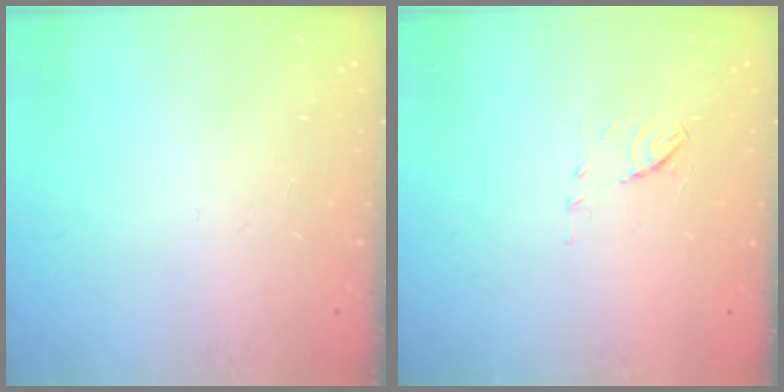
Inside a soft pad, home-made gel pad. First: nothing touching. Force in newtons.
{"total": 5.3, "press": 5.3, "slide": 0.6}